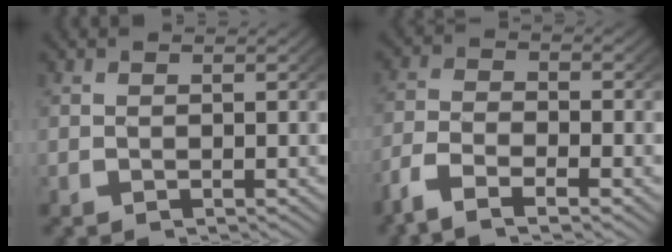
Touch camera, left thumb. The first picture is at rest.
{"total": 5.5, "force": [-3.3, 2.5, 3.6], "torque": [-0.083, -0.011, -0.058]}